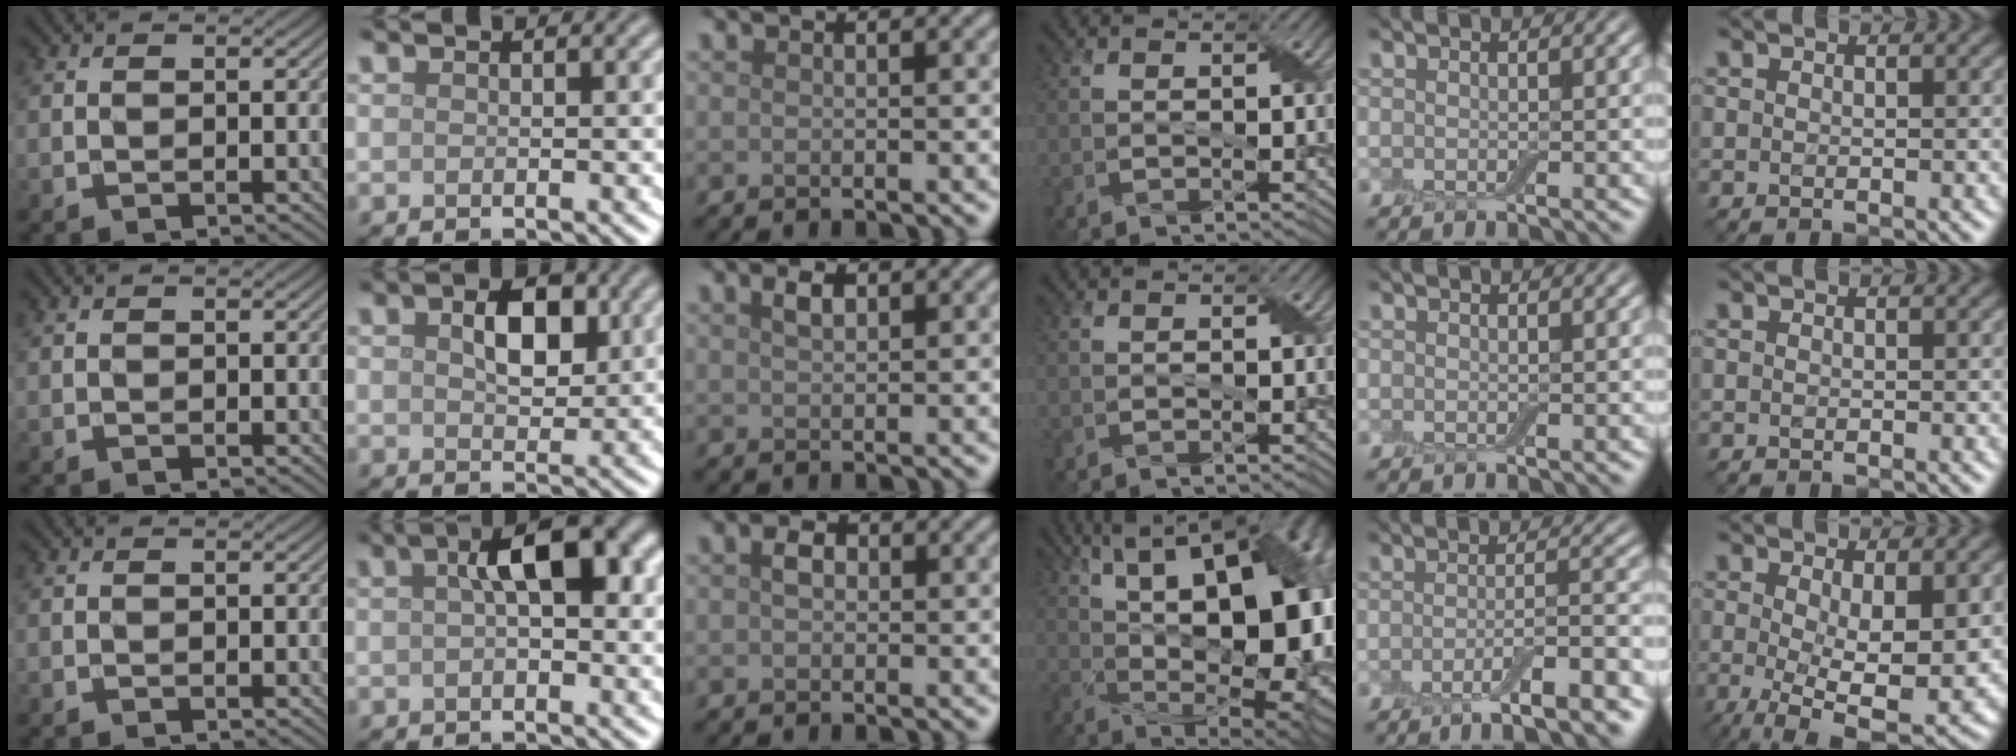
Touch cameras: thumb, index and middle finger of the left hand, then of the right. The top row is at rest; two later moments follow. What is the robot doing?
{"motion": "wrap", "object": "adhesive wrap"}